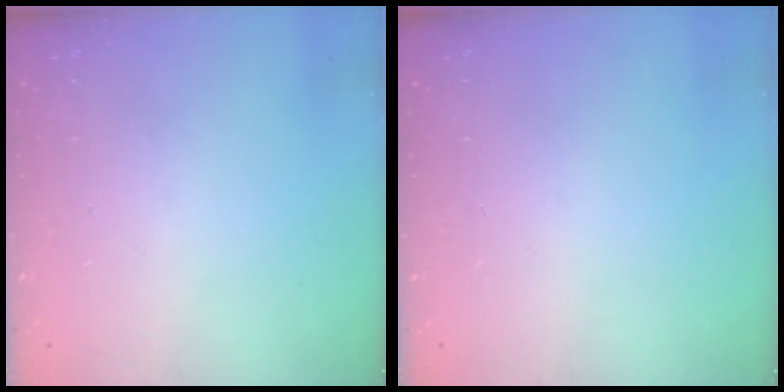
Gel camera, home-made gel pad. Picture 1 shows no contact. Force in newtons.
{"total": 0.0}